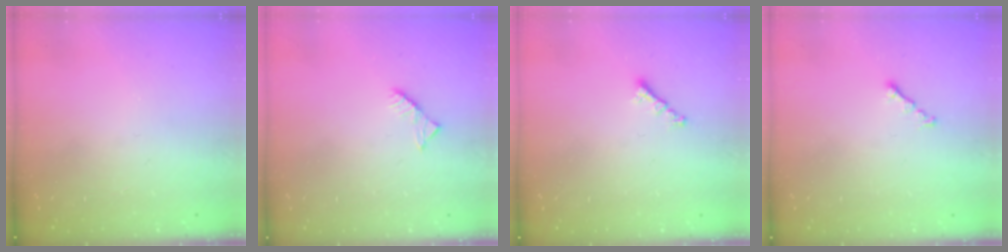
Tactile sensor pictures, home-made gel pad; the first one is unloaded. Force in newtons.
{"total": 2.6, "press": 2.6, "slide": 0.4}
{"total": 0.6, "press": 0.5, "slide": 0.4}
{"total": 0.8, "press": 0.7, "slide": 0.4}